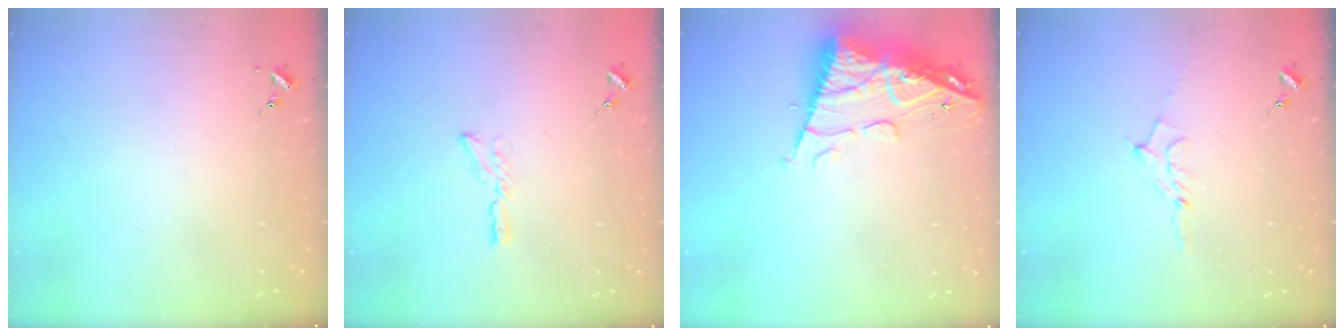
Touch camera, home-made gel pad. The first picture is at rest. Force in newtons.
{"total": 5.6, "press": 5.6, "slide": 0.4}
{"total": 14.0, "press": 13.9, "slide": 1.3}
{"total": 5.7, "press": 5.6, "slide": 0.7}